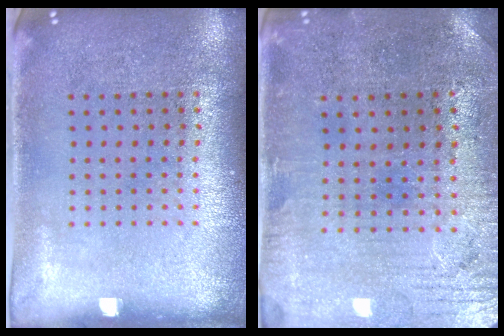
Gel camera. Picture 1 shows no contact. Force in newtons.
{"total": 0.7, "press": 0.5, "slide": 0.5}